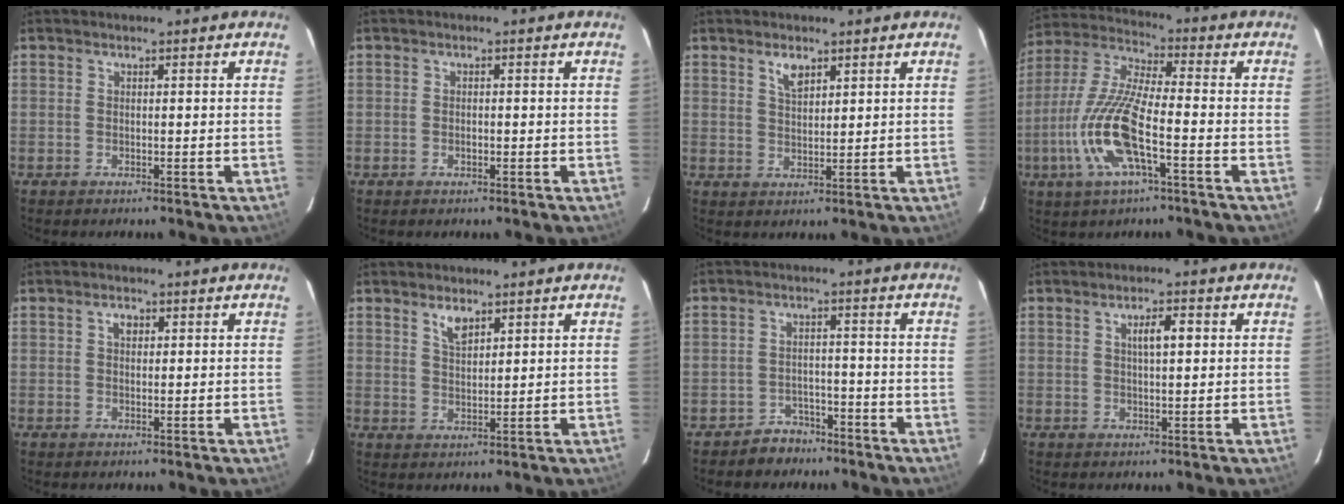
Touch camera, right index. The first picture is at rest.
{"total": 0.8, "force": [-0.3, 0.6, 0.4], "torque": [-0.005, 0.000, -0.004]}
{"total": 3.4, "force": [2.1, 1.5, 2.1], "torque": [-0.036, 0.003, 0.040]}
{"total": 15.0, "force": [-5.2, 3.2, 13.7], "torque": [-0.297, -0.009, -0.107]}
{"total": 1.8, "force": [0.6, 1.3, 1.1], "torque": [-0.017, 0.008, 0.009]}
{"total": 3.7, "force": [2.5, 1.6, 2.2], "torque": [-0.039, 0.001, 0.046]}
{"total": 4.9, "force": [-3.8, 3.1, 0.2], "torque": [-0.012, 0.022, -0.056]}
{"total": 3.7, "force": [1.1, 1.1, 3.4], "torque": [-0.058, 0.008, 0.018]}